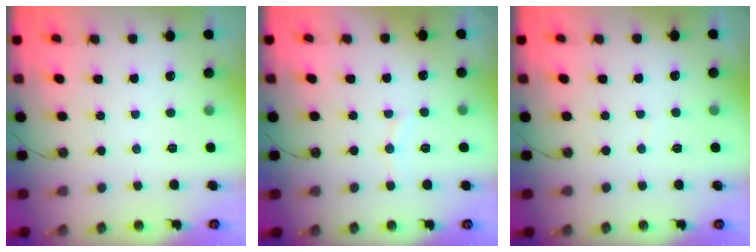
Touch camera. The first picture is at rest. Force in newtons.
{"total": 5.2, "press": 5.1, "slide": 0.8}
{"total": 2.3, "press": 2.3, "slide": 0.3}